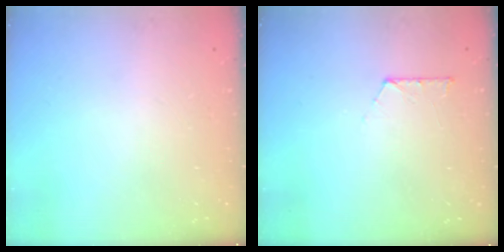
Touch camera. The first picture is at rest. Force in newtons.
{"total": 4.4, "press": 4.4, "slide": 0.5}